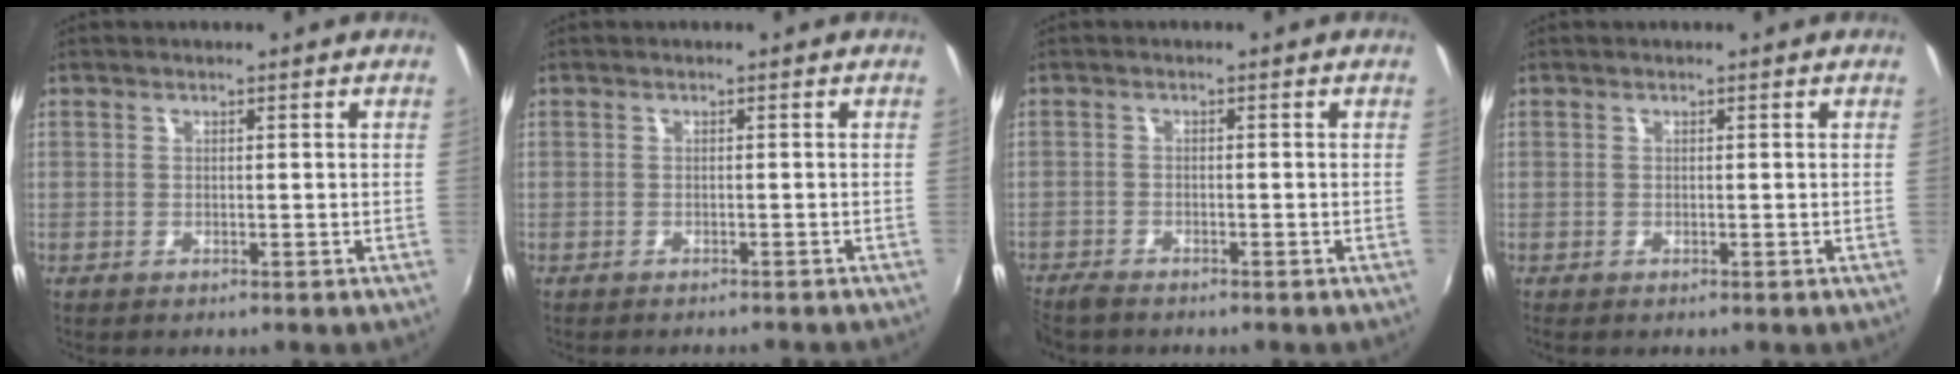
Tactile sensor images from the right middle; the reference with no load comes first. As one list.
[{"total": 2.6, "force": [-2.4, 0.4, 0.9], "torque": [-0.021, -0.011, -0.034]}, {"total": 3.1, "force": [-2.9, 0.6, 0.9], "torque": [-0.029, -0.017, -0.059]}, {"total": 0.0}]